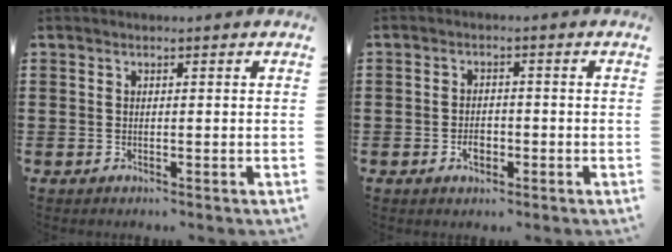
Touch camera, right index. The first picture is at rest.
{"total": 2.6, "force": [-0.9, 1.4, 1.9], "torque": [-0.039, -0.001, -0.016]}